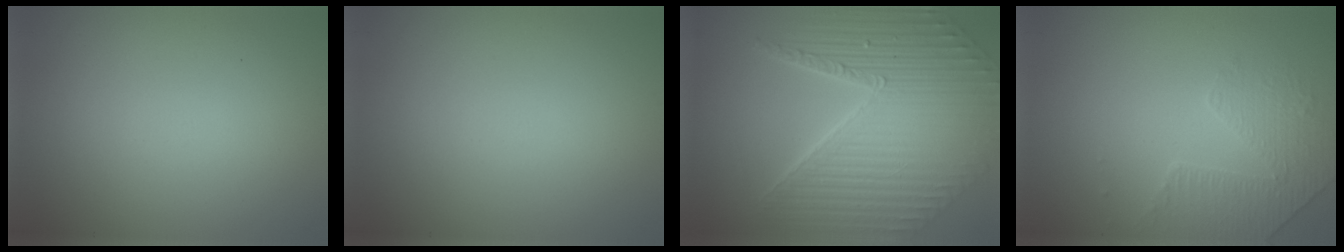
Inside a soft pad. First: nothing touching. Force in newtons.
{"total": 0.0}
{"total": 10.8, "press": 7.2, "slide": 8.0}
{"total": 1.8, "press": 1.4, "slide": 1.0}